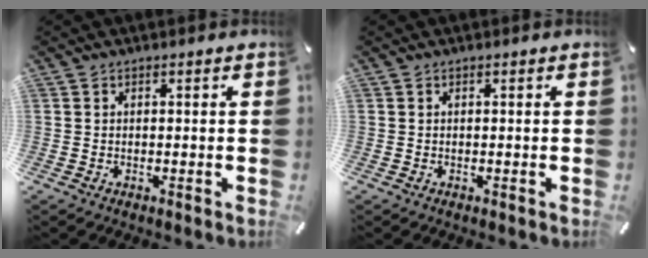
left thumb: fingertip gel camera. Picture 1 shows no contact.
{"total": 0.0}